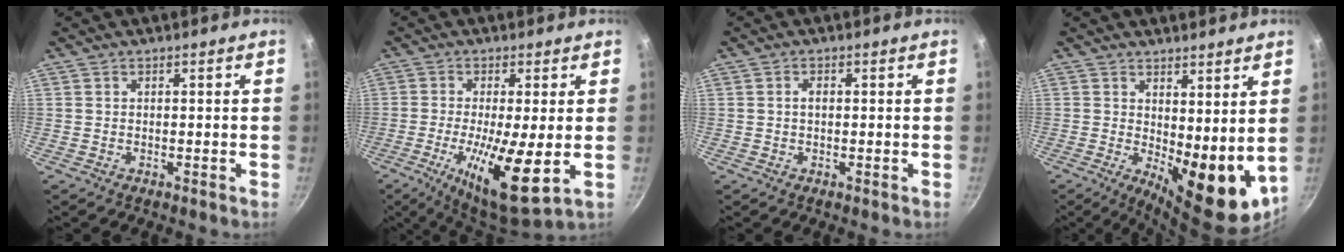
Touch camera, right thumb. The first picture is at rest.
{"total": 13.9, "force": [-2.5, 3.2, 13.3], "torque": [-0.234, -0.015, -0.040]}
{"total": 1.2, "force": [0.1, 0.8, 0.9], "torque": [-0.015, 0.004, 0.001]}
{"total": 12.5, "force": [2.2, 5.3, 11.1], "torque": [-0.122, -0.032, 0.045]}